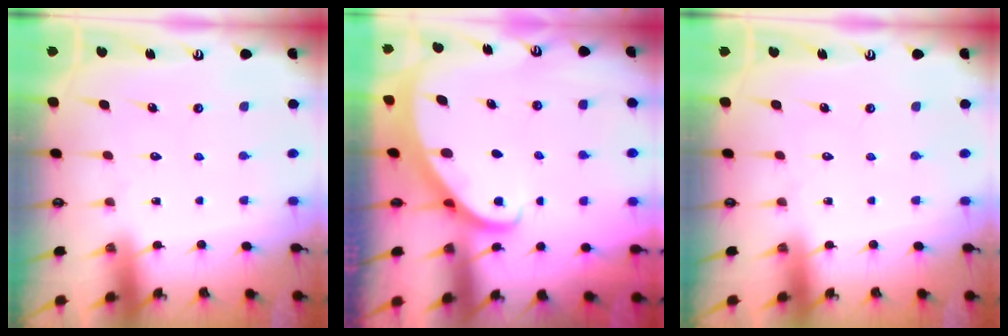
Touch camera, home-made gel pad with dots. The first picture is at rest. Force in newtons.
{"total": 2.7, "press": 2.6, "slide": 0.3}
{"total": 0.0}